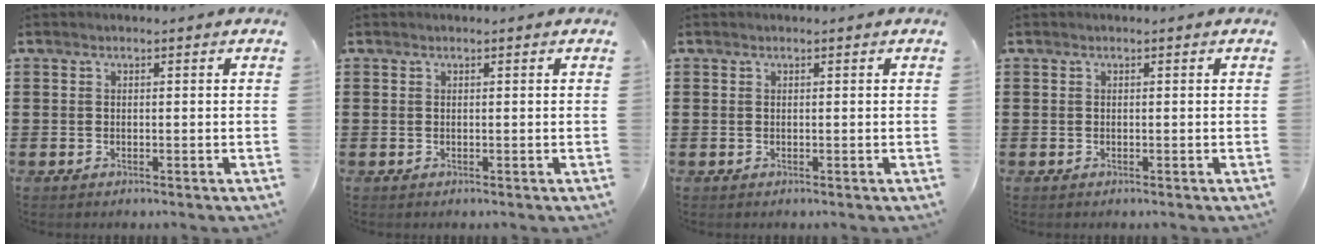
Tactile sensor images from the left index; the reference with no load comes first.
{"total": 0.0}
{"total": 0.0}
{"total": 0.0}